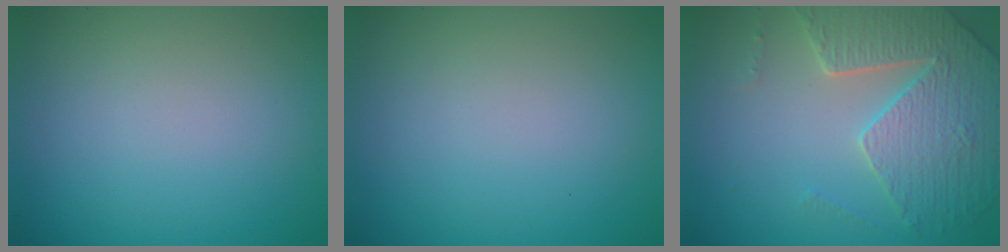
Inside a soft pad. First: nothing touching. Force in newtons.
{"total": 0.0}
{"total": 5.1, "press": 4.6, "slide": 2.1}